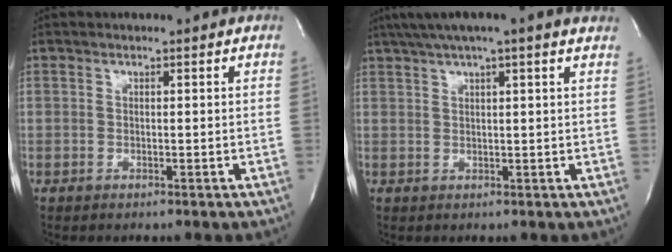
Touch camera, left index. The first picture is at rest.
{"total": 10.1, "force": [7.7, 0.1, 6.5], "torque": [-0.113, 0.038, 0.100]}